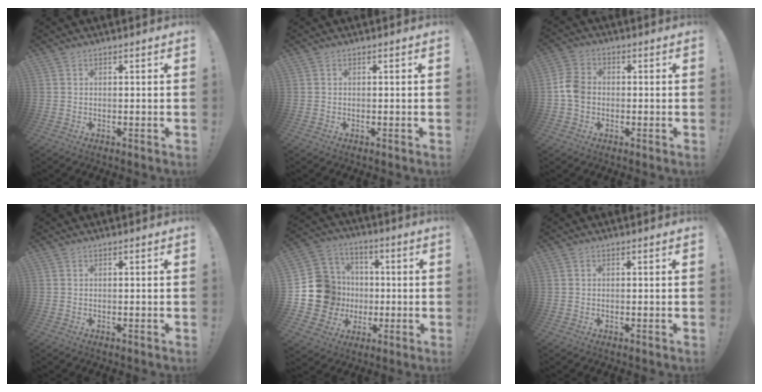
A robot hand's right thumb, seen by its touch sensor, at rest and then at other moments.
{"total": 0.0}
{"total": 7.0, "force": [-1.1, 5.6, 4.1], "torque": [-0.085, 0.016, -0.018]}
{"total": 0.0}
{"total": 17.3, "force": [-1.0, 16.1, 6.4], "torque": [-0.095, 0.018, 0.012]}
{"total": 0.0}